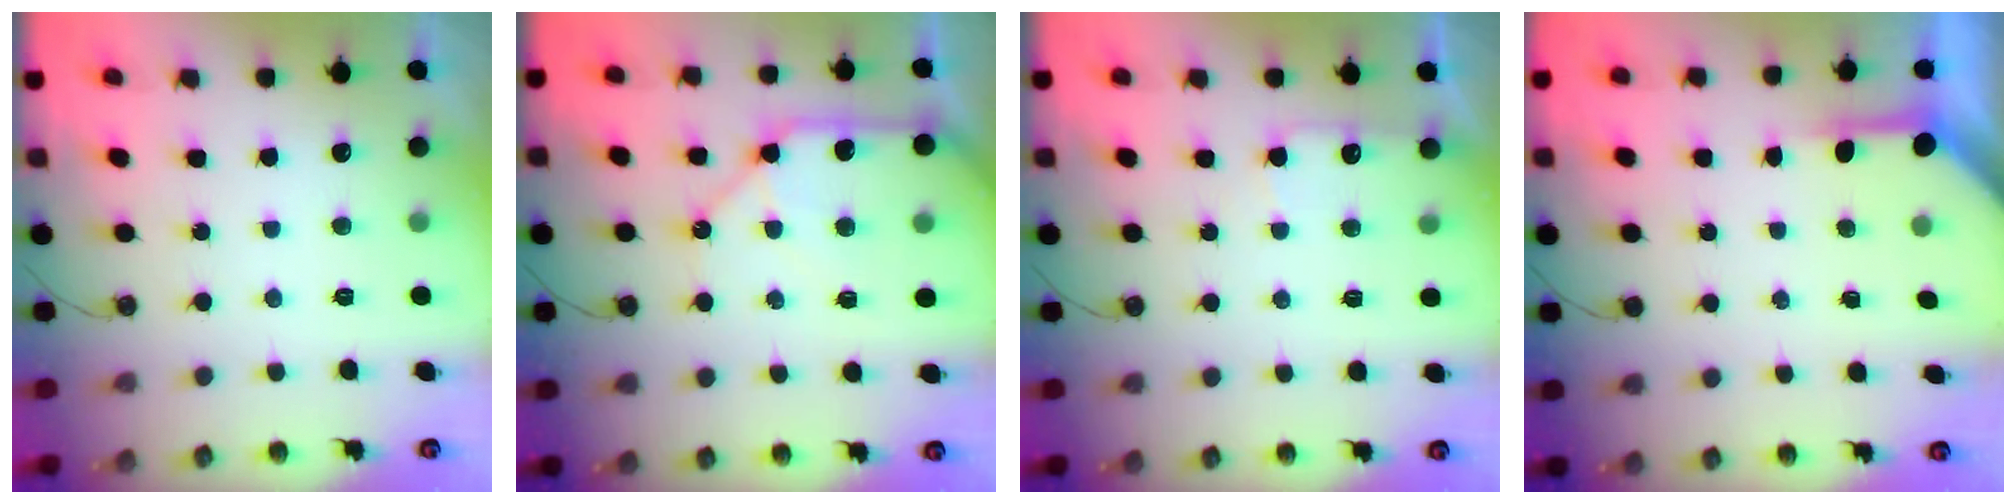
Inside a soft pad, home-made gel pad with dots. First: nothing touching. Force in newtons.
{"total": 12.4, "press": 12.3, "slide": 1.6}
{"total": 7.1, "press": 7.1, "slide": 0.8}
{"total": 3.9, "press": 3.8, "slide": 0.4}